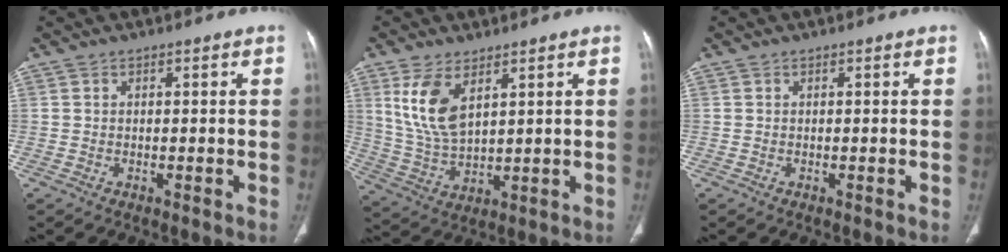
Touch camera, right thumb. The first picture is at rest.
{"total": 10.1, "force": [4.6, 4.9, 7.6], "torque": [-0.148, -0.018, 0.106]}
{"total": 0.0}